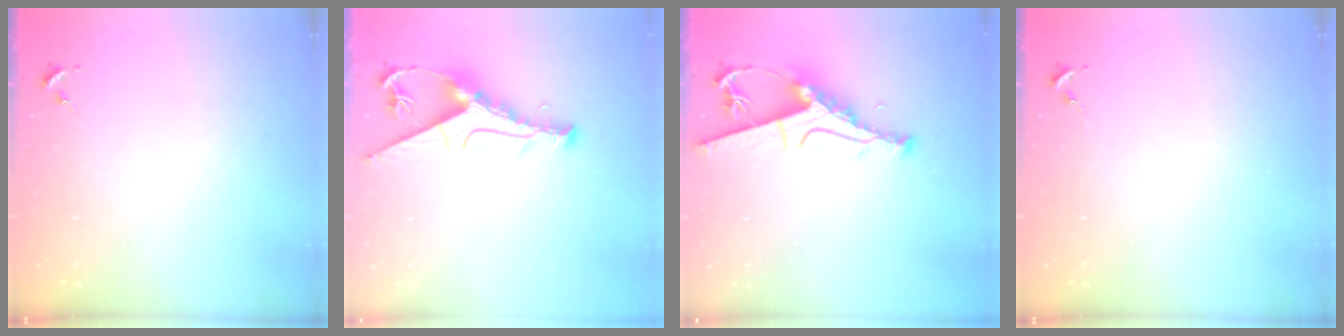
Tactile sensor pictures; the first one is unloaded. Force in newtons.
{"total": 10.2, "press": 10.1, "slide": 1.4}
{"total": 10.1, "press": 10.0, "slide": 1.2}
{"total": 0.0}